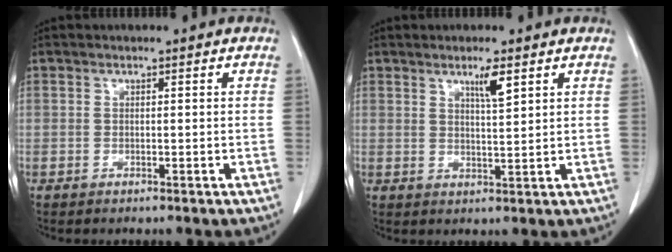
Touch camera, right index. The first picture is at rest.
{"total": 3.5, "force": [2.1, 0.1, 2.8], "torque": [-0.052, -0.005, 0.037]}